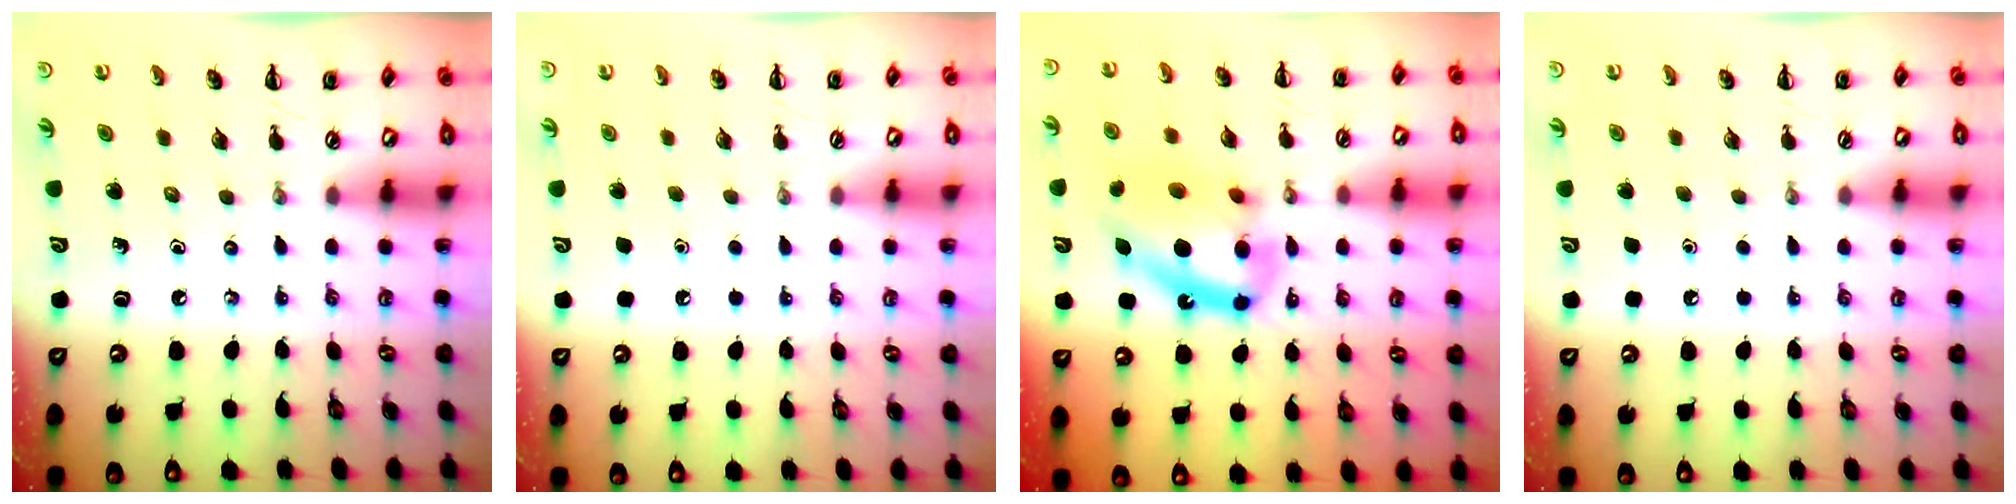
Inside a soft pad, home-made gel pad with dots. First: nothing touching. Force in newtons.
{"total": 1.8, "press": 1.7, "slide": 0.1}
{"total": 14.8, "press": 14.4, "slide": 3.6}
{"total": 1.8, "press": 1.7, "slide": 0.1}